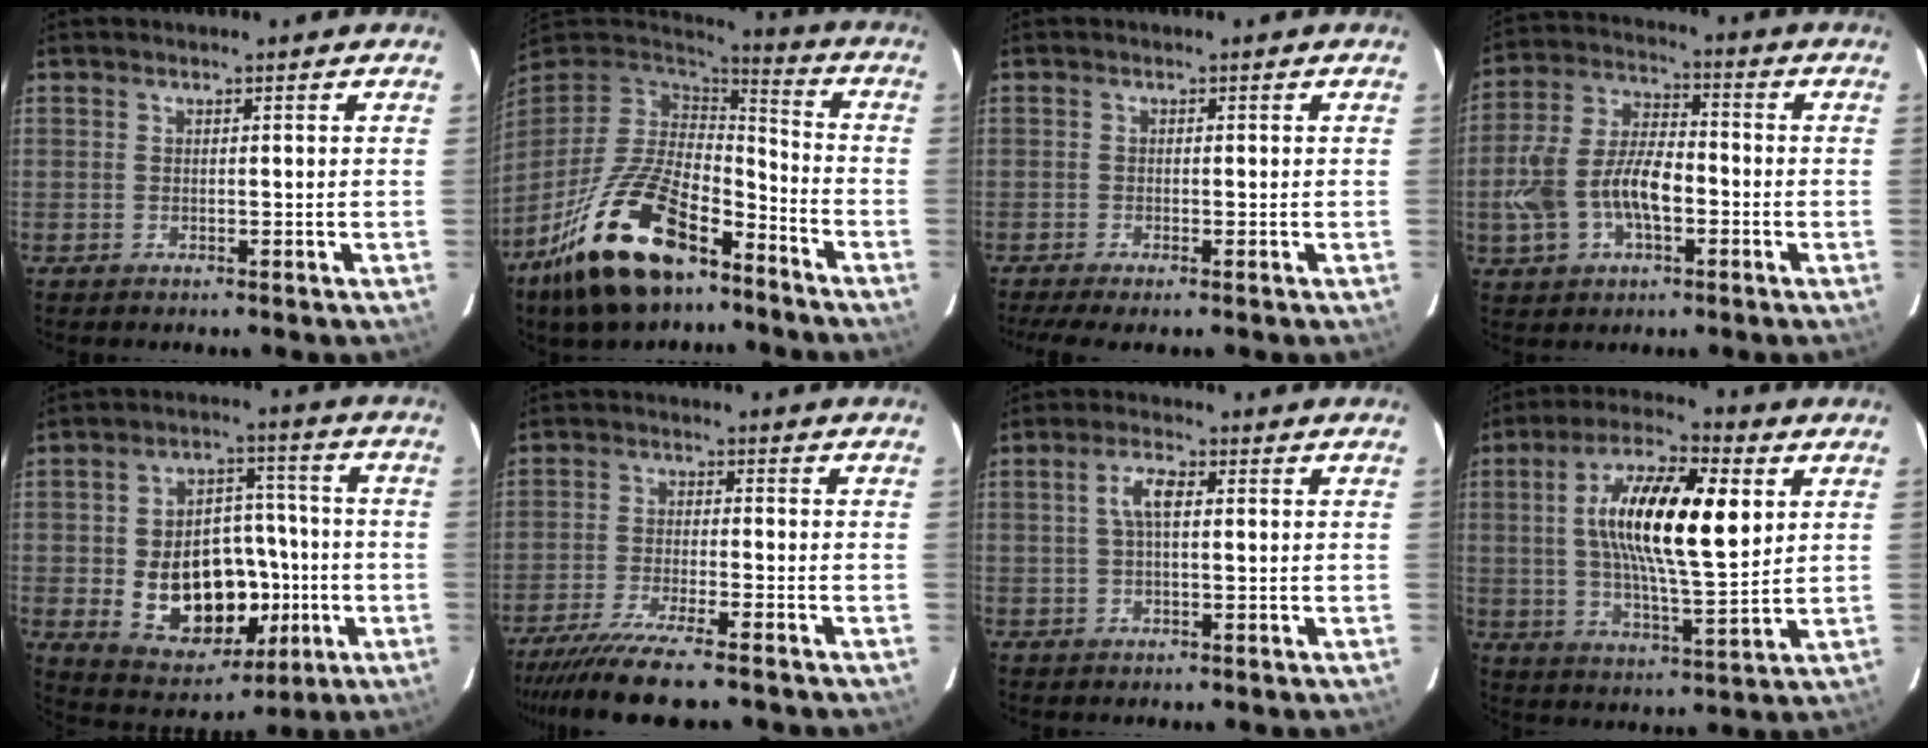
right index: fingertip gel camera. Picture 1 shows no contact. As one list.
[{"total": 22.2, "force": [-13.9, 9.8, 14.3], "torque": [-0.292, -0.019, -0.241]}, {"total": 3.3, "force": [-2.4, 0.0, 2.3], "torque": [-0.054, -0.014, -0.045]}, {"total": 13.5, "force": [-3.6, 7.4, 10.7], "torque": [-0.232, 0.011, -0.063]}, {"total": 17.7, "force": [-3.6, 12.2, 12.3], "torque": [-0.243, 0.016, -0.027]}, {"total": 12.0, "force": [-10.1, 0.9, 6.4], "torque": [-0.148, -0.033, -0.174]}, {"total": 3.8, "force": [0.6, 1.3, 3.5], "torque": [-0.070, 0.009, 0.011]}, {"total": 17.3, "force": [4.2, 5.1, 16.0], "torque": [-0.286, 0.015, 0.067]}]